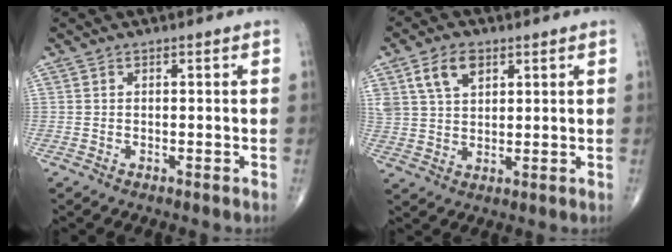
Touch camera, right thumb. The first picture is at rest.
{"total": 7.6, "force": [3.7, 4.7, 4.8], "torque": [-0.079, -0.007, 0.073]}